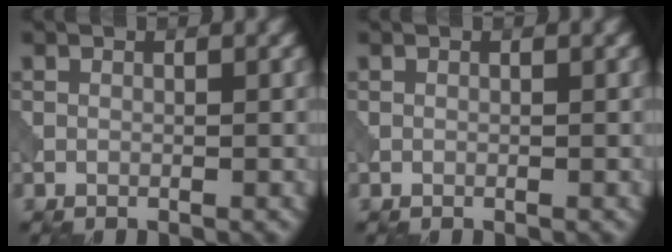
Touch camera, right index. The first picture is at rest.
{"total": 0.0}